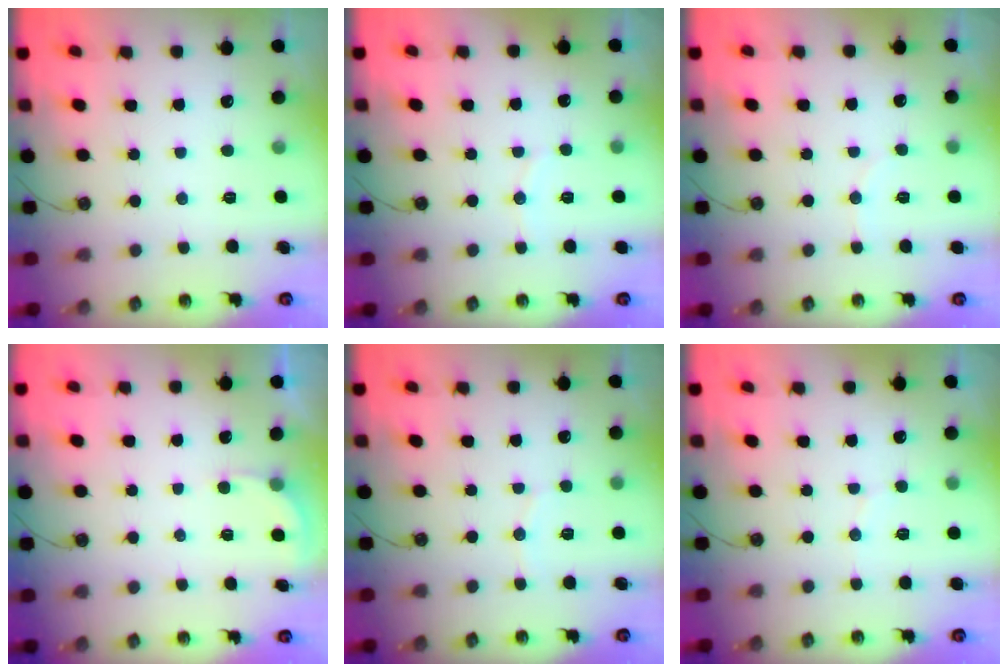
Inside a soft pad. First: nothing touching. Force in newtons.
{"total": 4.3, "press": 4.2, "slide": 1.0}
{"total": 3.2, "press": 3.2, "slide": 0.6}
{"total": 2.6, "press": 2.6, "slide": 0.1}
{"total": 5.1, "press": 5.0, "slide": 1.0}
{"total": 5.1, "press": 4.8, "slide": 1.6}